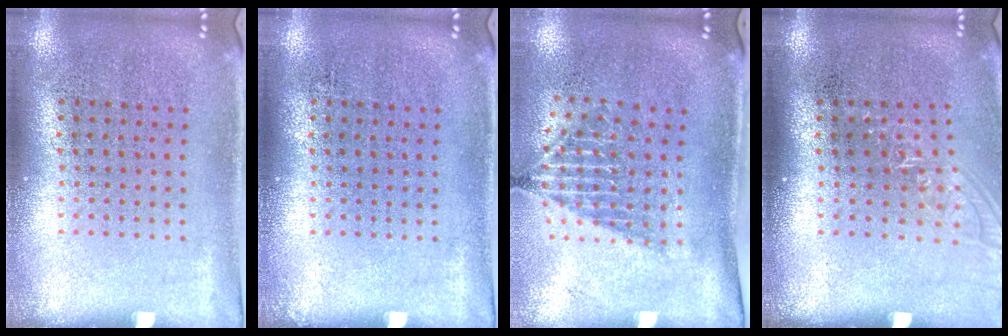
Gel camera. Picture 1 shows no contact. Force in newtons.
{"total": 0.0}
{"total": 1.5, "press": 1.1, "slide": 1.0}
{"total": 1.0, "press": 0.9, "slide": 0.3}